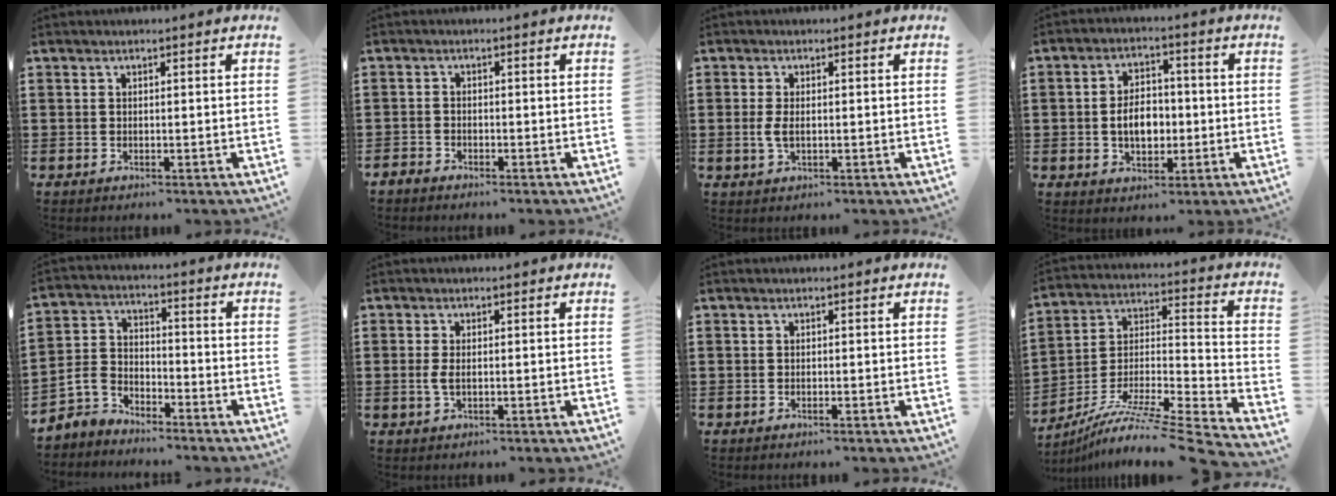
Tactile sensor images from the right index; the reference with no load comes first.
{"total": 1.3, "force": [-1.3, 0.4, 0.1], "torque": [-0.006, 0.002, -0.027]}
{"total": 2.5, "force": [-0.1, 1.0, 2.3], "torque": [-0.058, -0.004, -0.008]}
{"total": 5.9, "force": [-0.8, 3.7, 4.4], "torque": [-0.070, 0.004, -0.019]}
{"total": 4.4, "force": [-3.5, 2.4, 1.0], "torque": [-0.056, -0.004, -0.083]}
{"total": 1.8, "force": [-0.1, 0.7, 1.7], "torque": [-0.047, -0.005, -0.007]}
{"total": 0.0}
{"total": 8.8, "force": [-6.9, 0.0, 5.3], "torque": [-0.097, -0.005, -0.144]}